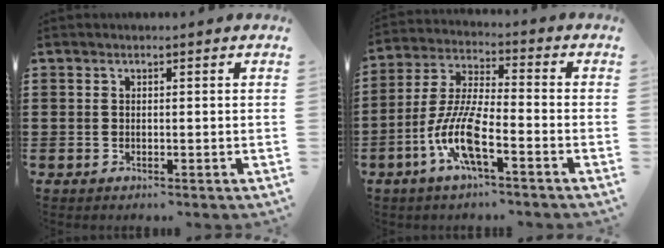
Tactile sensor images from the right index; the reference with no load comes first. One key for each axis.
{"total": 9.7, "fx": -4.4, "fy": 2.1, "fz": 8.4, "tx": -0.198, "ty": -0.016, "tz": -0.088}